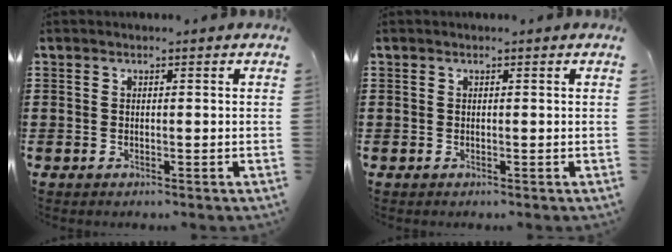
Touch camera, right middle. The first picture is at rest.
{"total": 0.0}